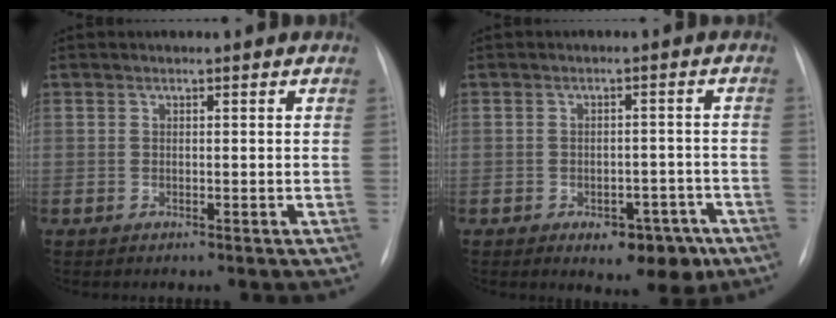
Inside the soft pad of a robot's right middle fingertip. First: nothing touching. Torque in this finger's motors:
{"motor_torque": [1.03, -0.84, 0.15, 0.06]}